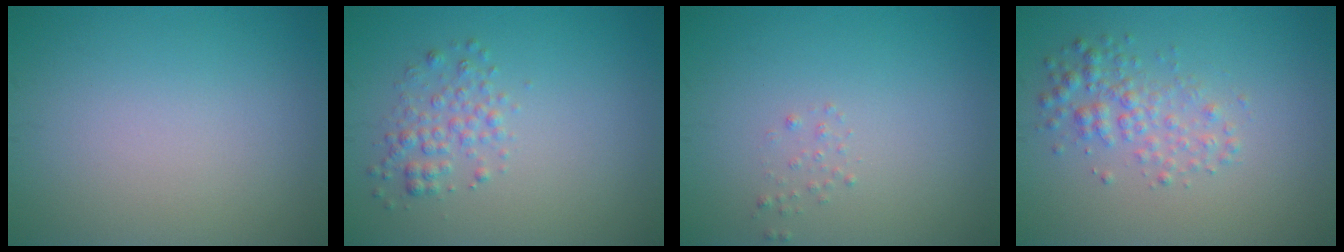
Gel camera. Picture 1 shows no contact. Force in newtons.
{"total": 2.0, "press": 2.0, "slide": 0.1}
{"total": 0.6, "press": 0.6, "slide": 0.0}
{"total": 2.6, "press": 2.6, "slide": 0.0}